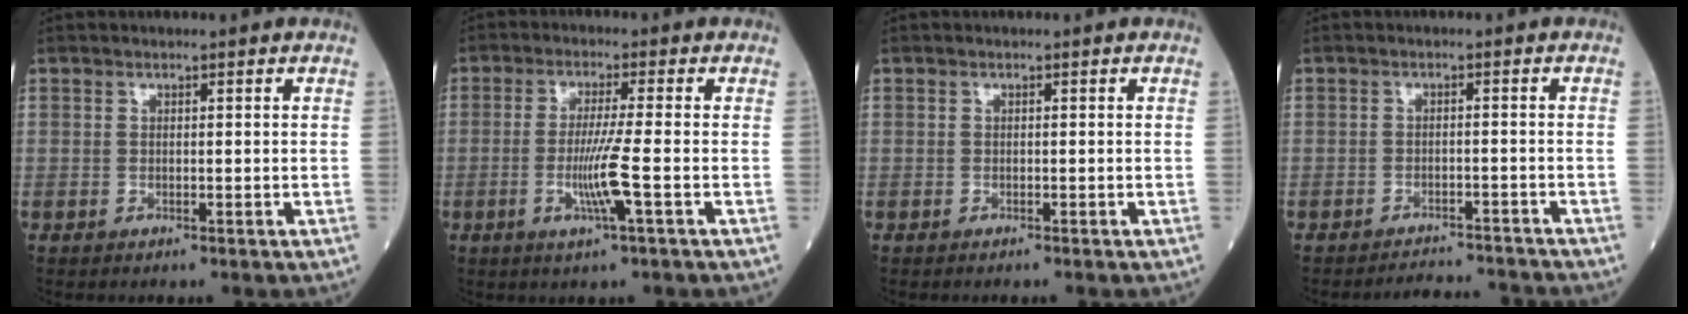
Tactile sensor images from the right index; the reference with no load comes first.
{"total": 6.3, "force": [-1.7, -0.9, 6.0], "torque": [-0.116, -0.015, -0.035]}
{"total": 0.7, "force": [-0.7, 0.0, 0.3], "torque": [-0.004, 0.000, -0.010]}
{"total": 5.8, "force": [-5.8, 0.0, -0.2], "torque": [0.005, 0.003, -0.082]}